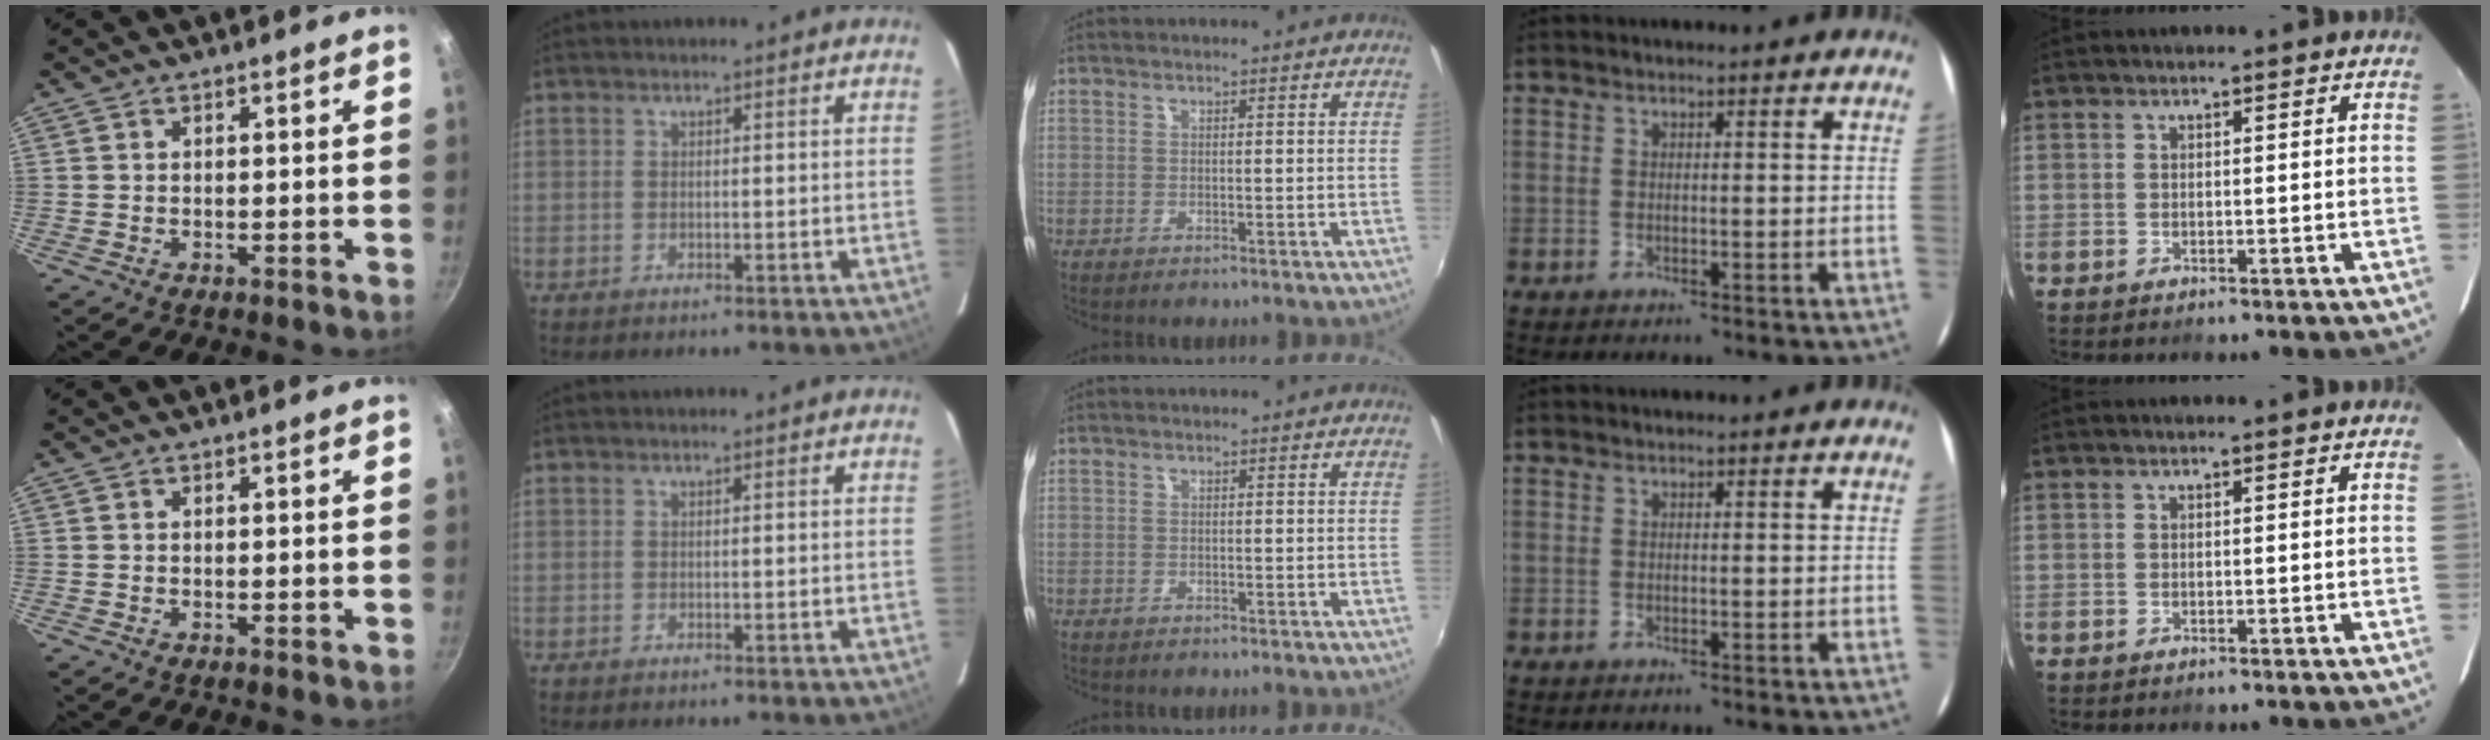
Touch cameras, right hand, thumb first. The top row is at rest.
{"middle": {"total": 0.7, "force": [-0.5, 0.5, -0.1], "torque": [-0.002, 0.003, -0.007]}}